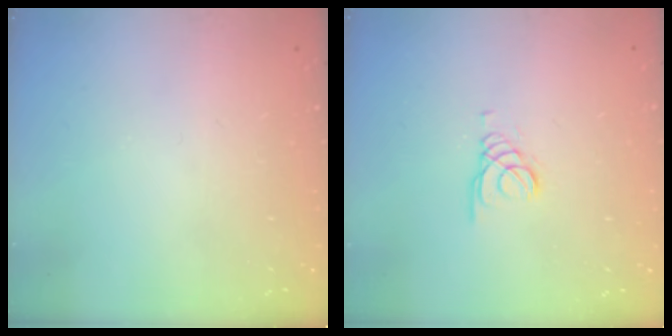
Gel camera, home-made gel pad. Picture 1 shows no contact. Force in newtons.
{"total": 1.3, "press": 1.3, "slide": 0.1}